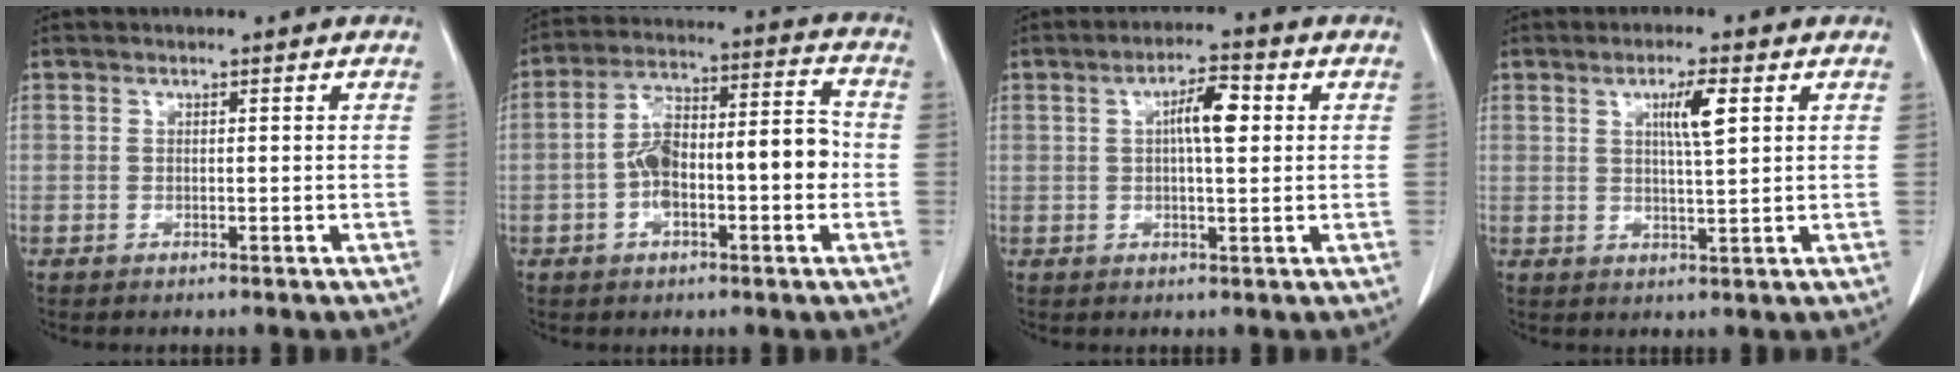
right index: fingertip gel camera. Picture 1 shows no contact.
{"total": 12.6, "force": [-1.9, 4.1, 11.8], "torque": [-0.209, 0.042, -0.031]}
{"total": 5.6, "force": [1.1, 1.3, 5.3], "torque": [-0.094, 0.012, 0.017]}
{"total": 4.8, "force": [1.7, 0.3, 4.4], "torque": [-0.076, -0.001, 0.029]}